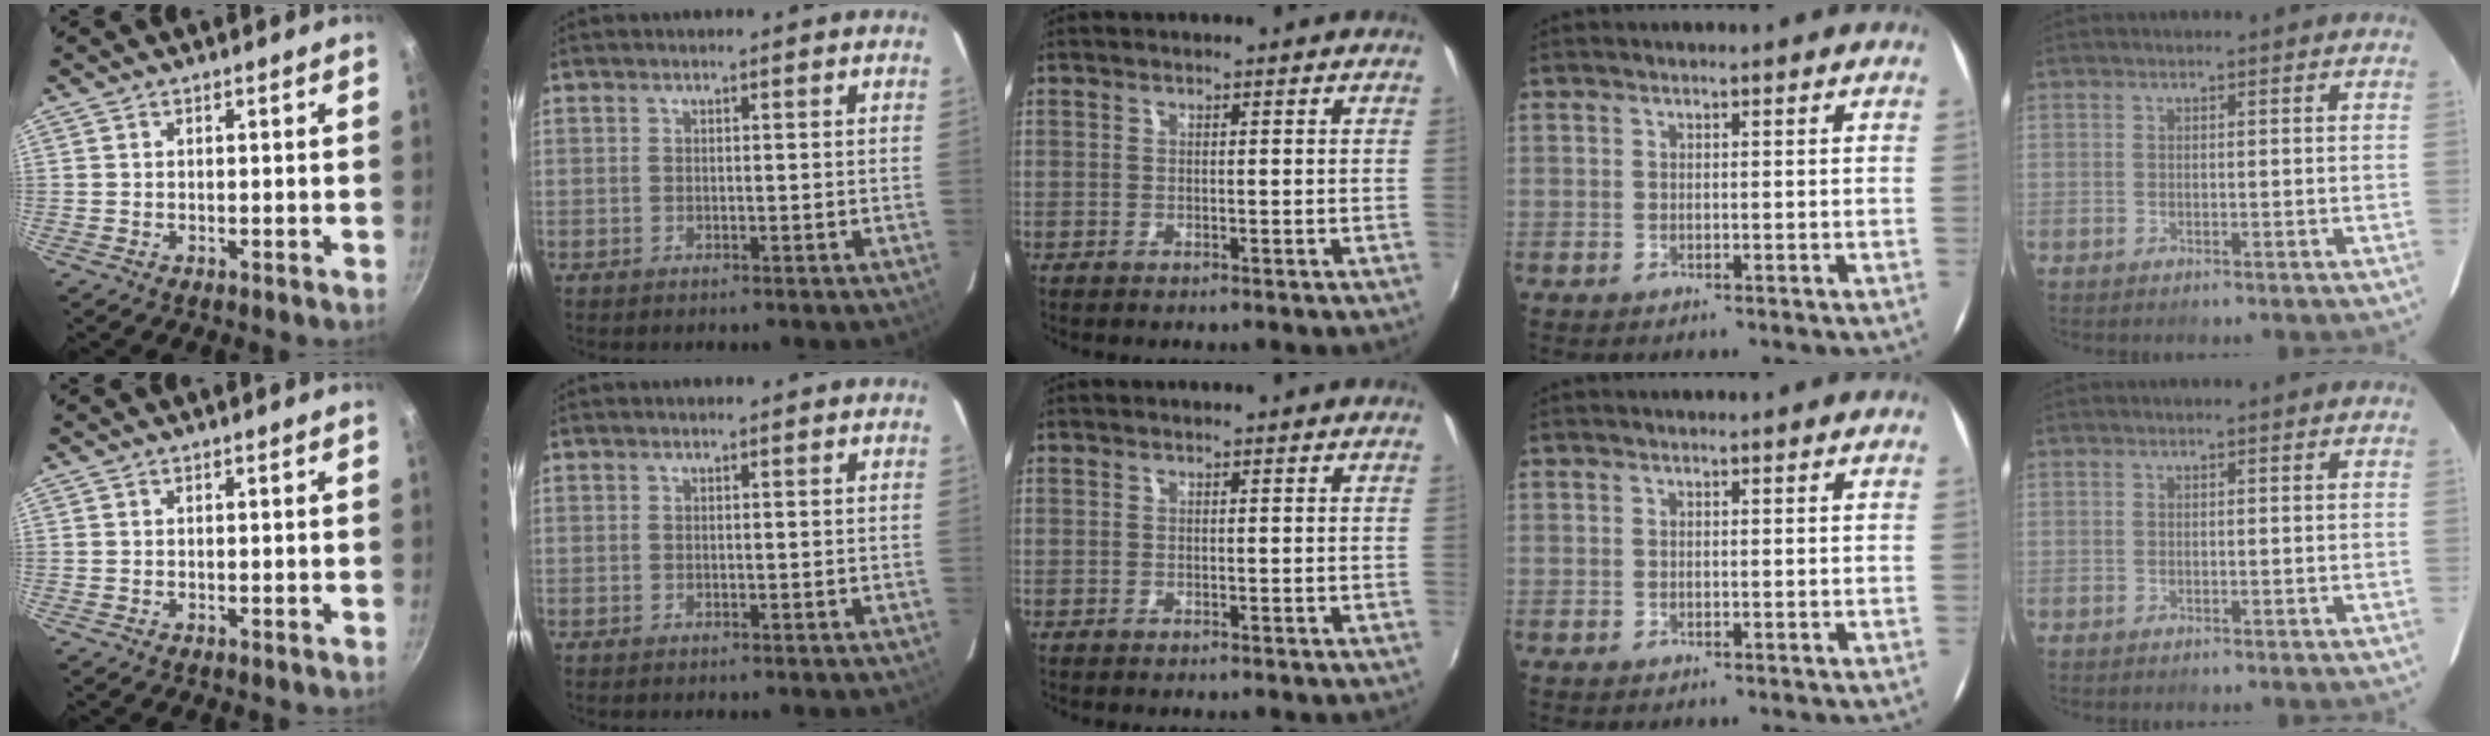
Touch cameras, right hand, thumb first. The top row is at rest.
{}